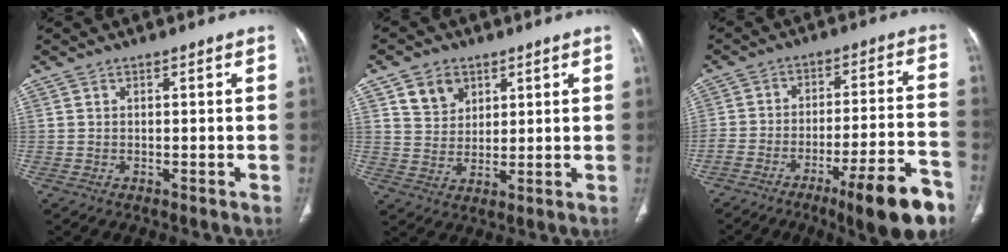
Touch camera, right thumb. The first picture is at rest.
{"total": 6.8, "force": [3.5, 5.2, 2.6], "torque": [-0.021, -0.019, 0.068]}
{"total": 16.7, "force": [-10.2, 3.2, 12.8], "torque": [-0.175, 0.061, -0.156]}